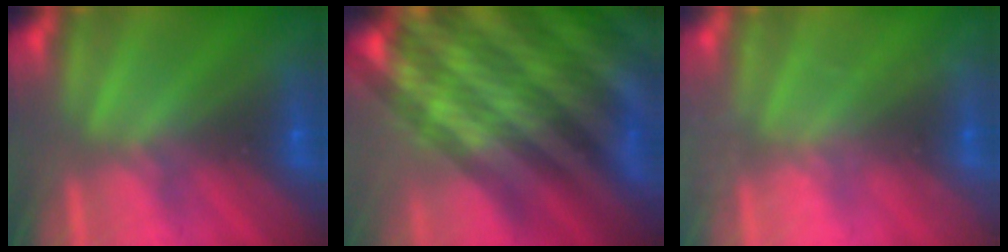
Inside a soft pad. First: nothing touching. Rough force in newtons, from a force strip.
{"total": 7.0}
{"total": 2.2}